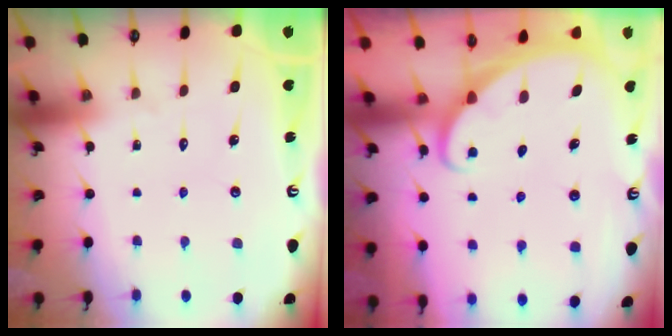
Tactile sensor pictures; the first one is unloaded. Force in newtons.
{"total": 1.7, "press": 1.7, "slide": 0.1}